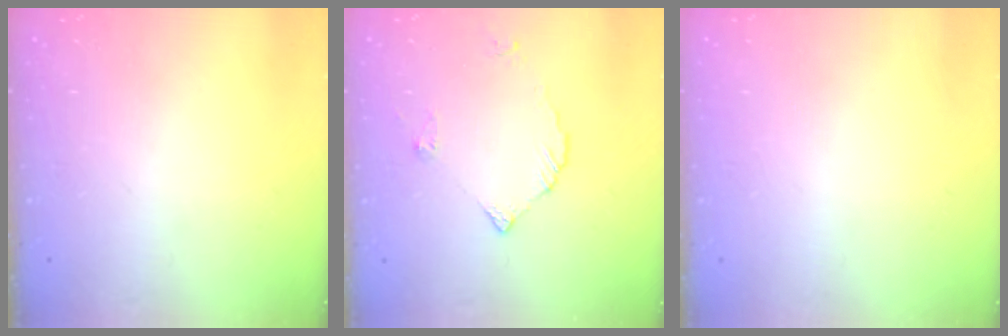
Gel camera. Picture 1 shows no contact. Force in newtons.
{"total": 3.1, "press": 3.1, "slide": 0.3}
{"total": 1.8, "press": 1.8, "slide": 0.1}